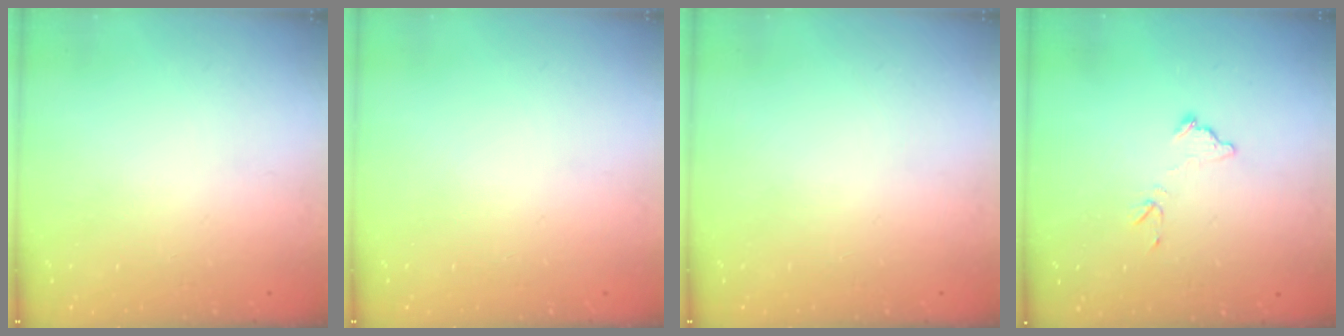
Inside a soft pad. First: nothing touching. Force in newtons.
{"total": 0.0}
{"total": 0.0}
{"total": 7.4, "press": 7.4, "slide": 0.4}